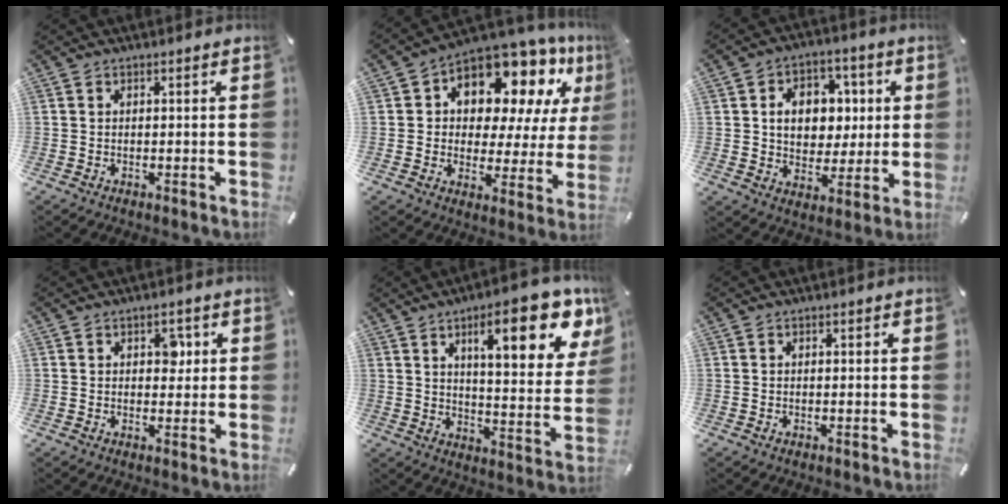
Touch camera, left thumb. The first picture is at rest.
{"total": 14.0, "force": [9.4, 8.2, 6.4], "torque": [-0.109, -0.080, 0.164]}
{"total": 10.9, "force": [1.7, 9.3, 5.5], "torque": [-0.082, 0.006, 0.034]}
{"total": 3.9, "force": [1.1, 2.7, 2.6], "torque": [-0.015, -0.007, 0.005]}
{"total": 18.1, "force": [9.5, 5.8, 14.3], "torque": [-0.199, -0.045, 0.143]}
{"total": 0.0}